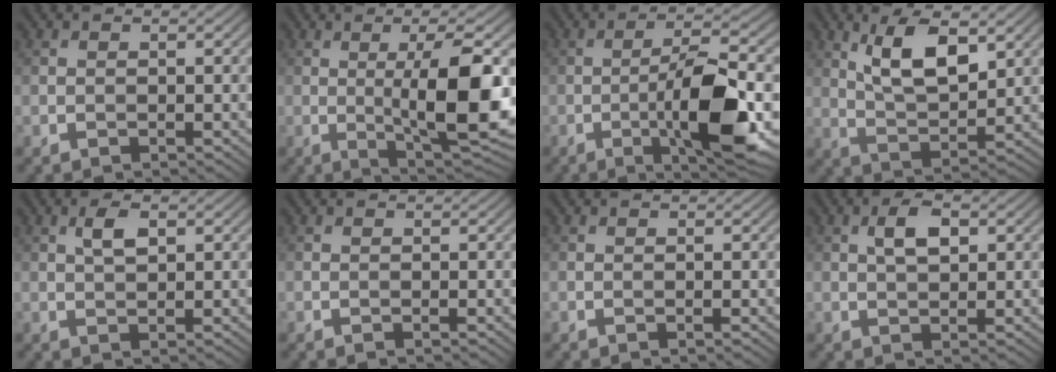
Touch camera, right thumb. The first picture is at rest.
{"total": 11.8, "force": [0.1, 2.6, 11.6], "torque": [-0.170, 0.002, 0.009]}
{"total": 11.1, "force": [-3.4, 2.5, 10.3], "torque": [-0.166, 0.001, -0.061]}
{"total": 8.3, "force": [3.8, 3.2, 6.6], "torque": [-0.130, -0.003, 0.075]}
{"total": 2.7, "force": [1.0, 1.0, 2.3], "torque": [-0.047, 0.003, 0.019]}
{"total": 0.0}
{"total": 0.0}
{"total": 3.7, "force": [1.1, 1.7, 3.1], "torque": [-0.061, 0.005, 0.020]}